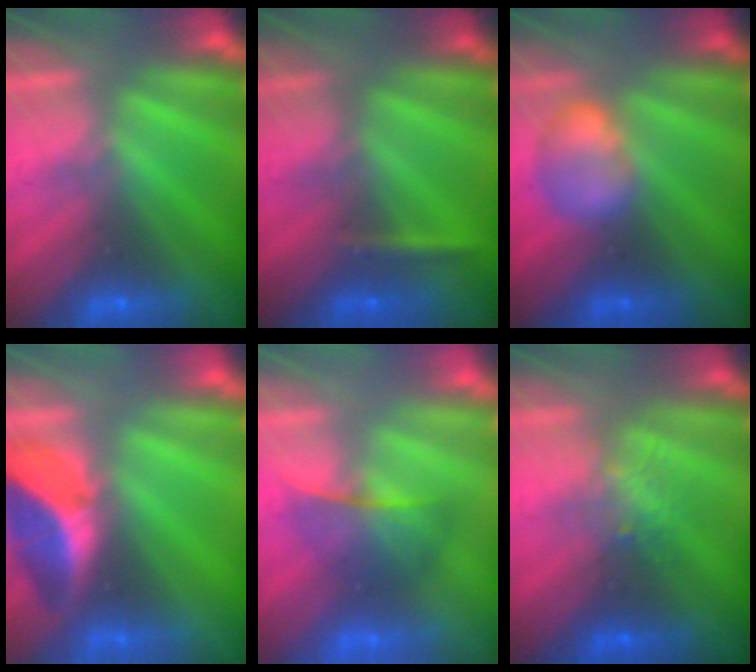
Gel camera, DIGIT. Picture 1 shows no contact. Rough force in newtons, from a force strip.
{"total": 2.3}
{"total": 2.6}
{"total": 2.2}
{"total": 2.3}
{"total": 2.4}